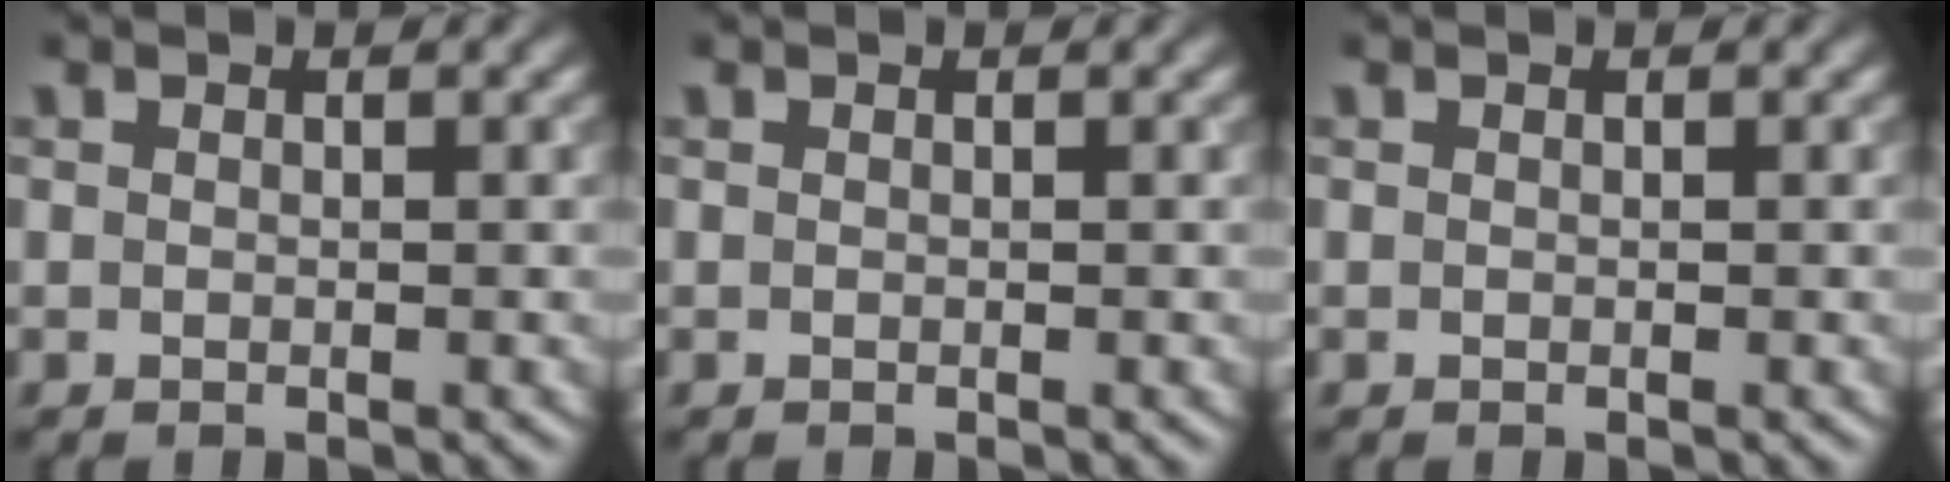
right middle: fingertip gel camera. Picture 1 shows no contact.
{"total": 0.0}
{"total": 0.0}